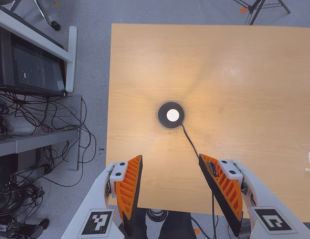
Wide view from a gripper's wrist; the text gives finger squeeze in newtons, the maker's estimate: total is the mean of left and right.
{"total": 0.0}